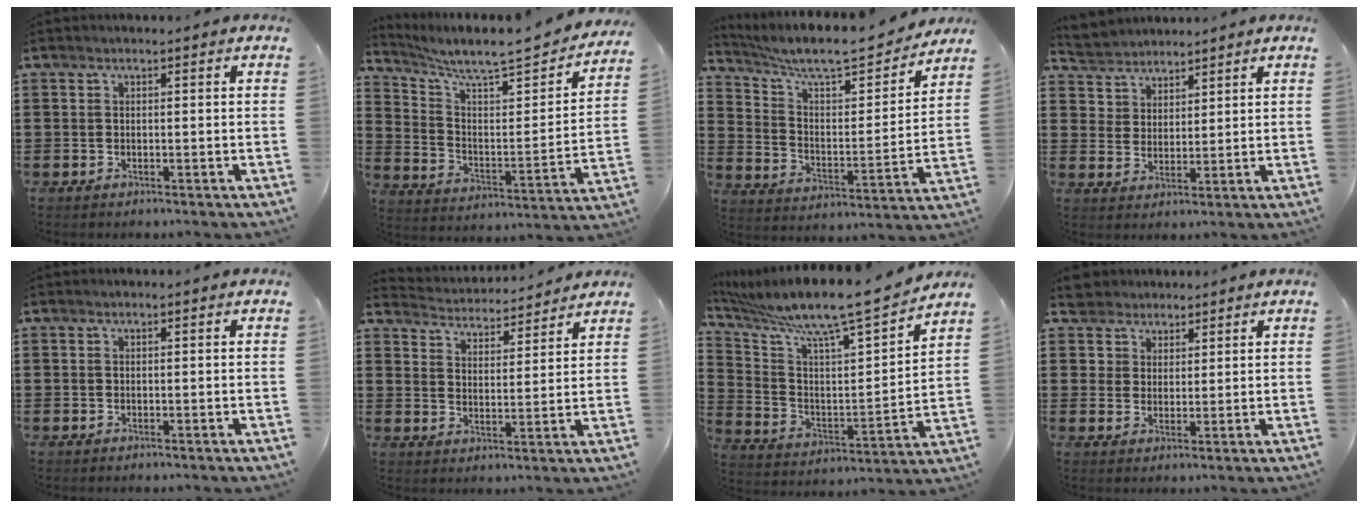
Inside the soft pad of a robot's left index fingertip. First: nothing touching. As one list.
[{"total": 6.8, "force": [6.0, 0.6, 3.1], "torque": [-0.090, -0.049, 0.097]}, {"total": 8.4, "force": [7.3, 1.2, 4.1], "torque": [-0.102, -0.049, 0.119]}, {"total": 4.1, "force": [3.5, 1.9, -0.9], "torque": [-0.005, -0.008, 0.064]}, {"total": 0.0}, {"total": 3.9, "force": [3.9, 0.2, 0.0], "torque": [-0.021, -0.029, 0.064]}, {"total": 9.5, "force": [8.2, 0.5, 4.7], "torque": [-0.120, -0.074, 0.129]}, {"total": 4.1, "force": [2.9, 2.9, -0.2], "torque": [-0.010, 0.002, 0.052]}]